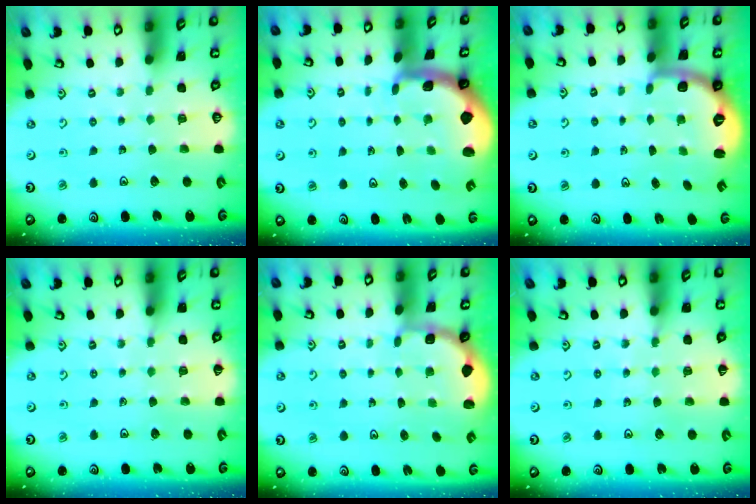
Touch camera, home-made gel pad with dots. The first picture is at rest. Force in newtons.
{"total": 1.6, "press": 1.5, "slide": 0.4}
{"total": 2.7, "press": 1.7, "slide": 2.0}
{"total": 1.9, "press": 1.9, "slide": 0.3}
{"total": 1.9, "press": 1.8, "slide": 0.7}
{"total": 5.9, "press": 5.7, "slide": 1.4}